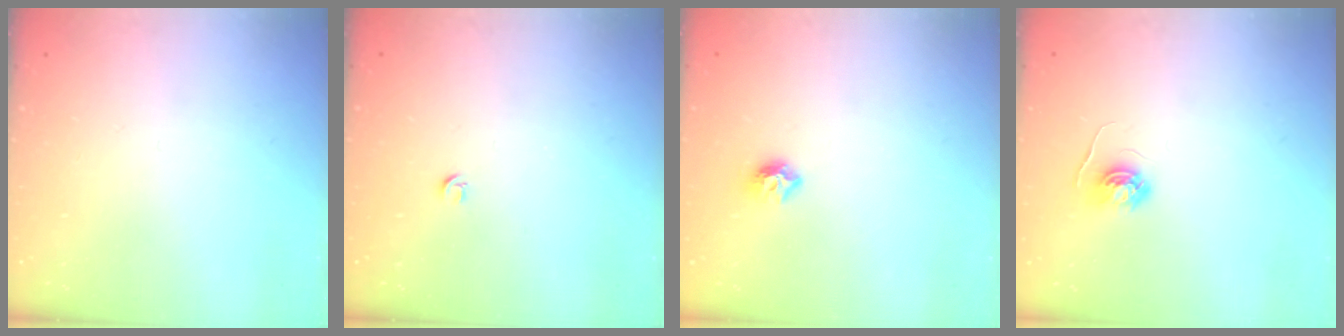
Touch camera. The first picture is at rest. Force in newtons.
{"total": 3.4, "press": 3.4, "slide": 0.5}
{"total": 6.1, "press": 6.0, "slide": 0.9}
{"total": 4.7, "press": 4.6, "slide": 0.4}